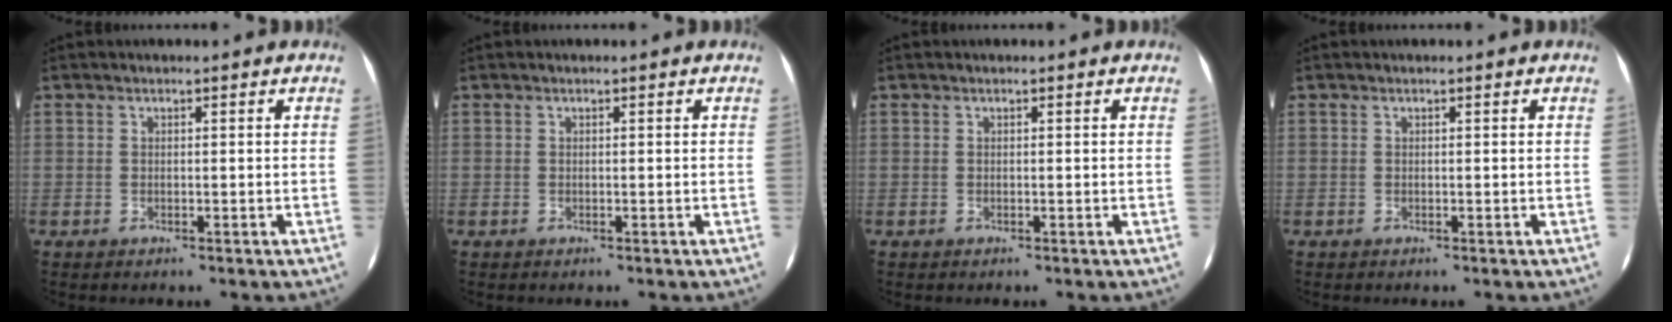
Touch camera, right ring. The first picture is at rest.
{"total": 0.0}
{"total": 0.0}
{"total": 0.0}